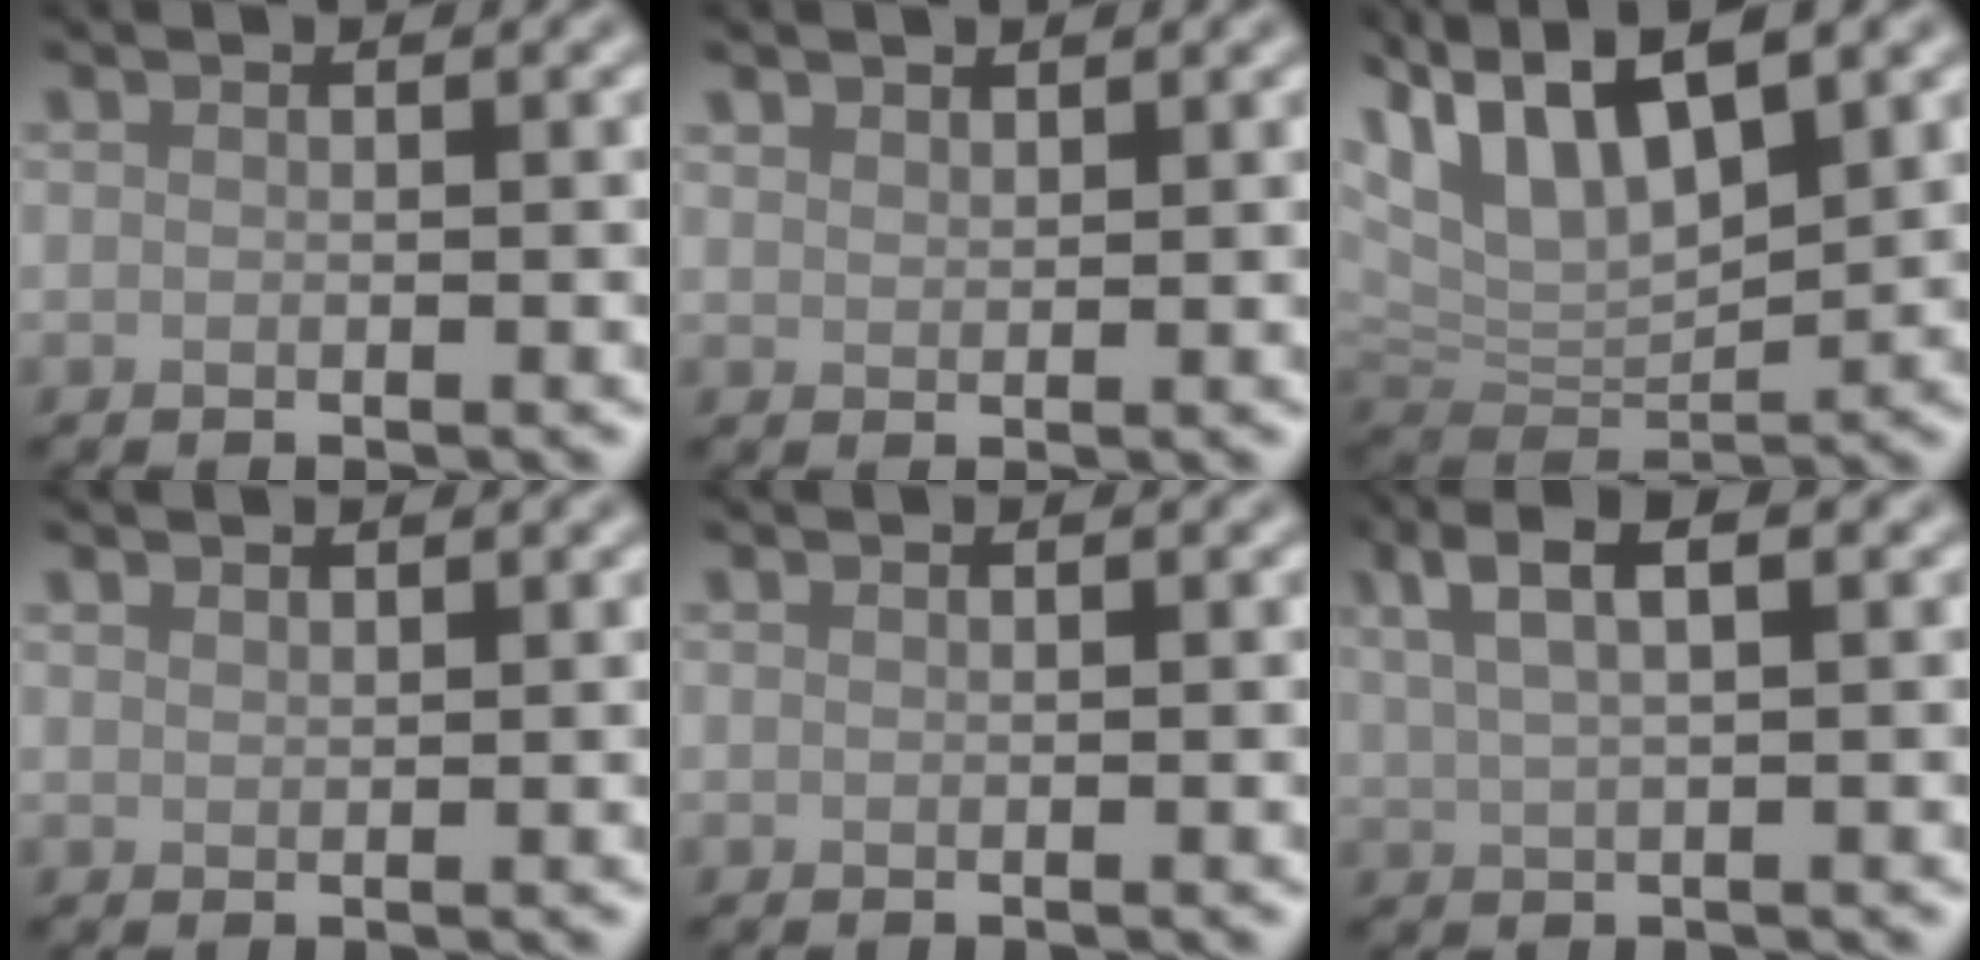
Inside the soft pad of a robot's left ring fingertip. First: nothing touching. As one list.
[{"total": 1.2, "force": [1.1, 0.4, 0.1], "torque": [-0.002, 0.000, 0.024]}, {"total": 12.0, "force": [6.4, 5.7, 8.4], "torque": [-0.170, 0.021, 0.111]}, {"total": 0.8, "force": [0.8, 0.2, 0.1], "torque": [-0.001, -0.001, 0.016]}, {"total": 0.0}, {"total": 4.6, "force": [2.6, 1.5, 3.6], "torque": [-0.066, 0.014, 0.046]}]